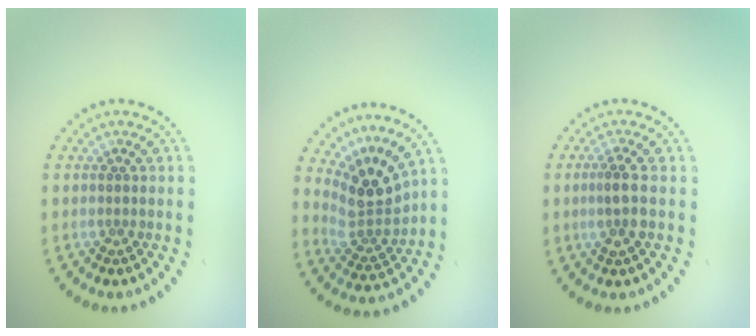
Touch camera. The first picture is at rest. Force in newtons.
{"total": 3.8, "press": 2.6, "slide": 2.8}
{"total": 2.1, "press": 2.0, "slide": 0.9}